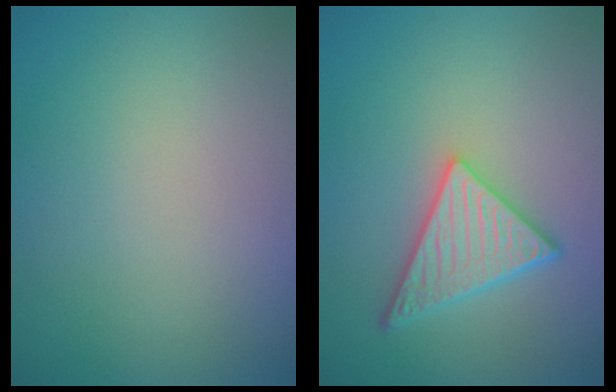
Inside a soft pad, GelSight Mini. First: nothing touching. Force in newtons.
{"total": 4.8, "press": 4.2, "slide": 2.4}